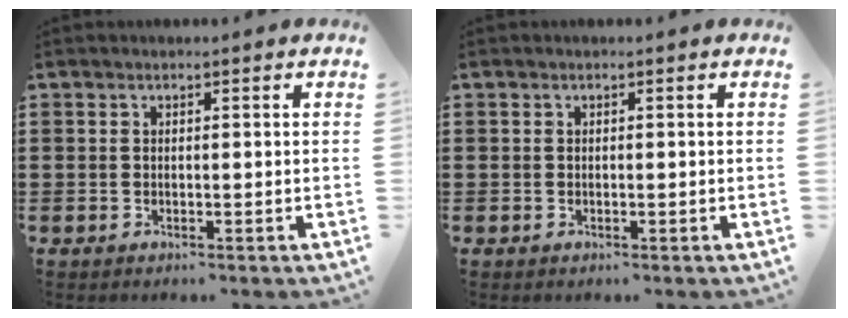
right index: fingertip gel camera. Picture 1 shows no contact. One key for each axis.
{"total": 0.0}